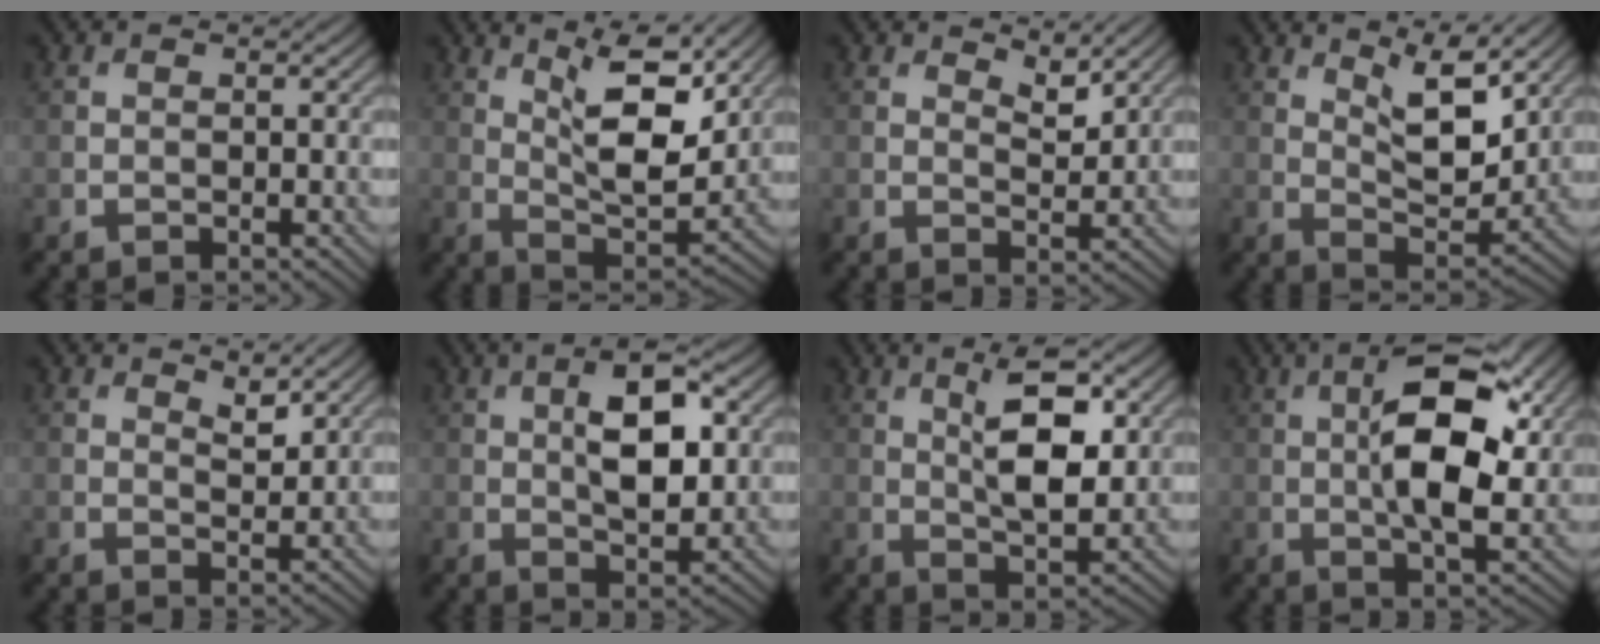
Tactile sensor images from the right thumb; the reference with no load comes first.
{"total": 10.2, "force": [5.5, 3.0, 8.1], "torque": [-0.145, -0.009, 0.096]}
{"total": 3.3, "force": [2.6, 1.1, 1.8], "torque": [-0.033, -0.009, 0.043]}
{"total": 8.7, "force": [5.1, 2.9, 6.3], "torque": [-0.109, -0.013, 0.087]}
{"total": 2.6, "force": [2.0, 0.8, 1.4], "torque": [-0.023, -0.007, 0.036]}
{"total": 8.6, "force": [1.9, 3.6, 7.6], "torque": [-0.129, 0.008, 0.027]}
{"total": 8.2, "force": [2.3, 2.9, 7.3], "torque": [-0.121, 0.002, 0.039]}
{"total": 11.4, "force": [2.0, 4.3, 10.4], "torque": [-0.175, -0.004, 0.031]}